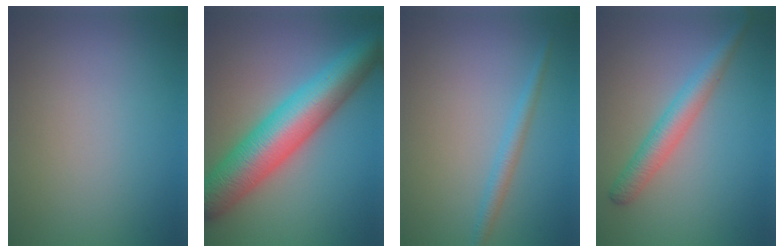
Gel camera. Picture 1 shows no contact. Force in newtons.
{"total": 10.2, "press": 10.2, "slide": 0.2}
{"total": 1.8, "press": 1.8, "slide": 0.1}
{"total": 3.2, "press": 3.2, "slide": 0.2}